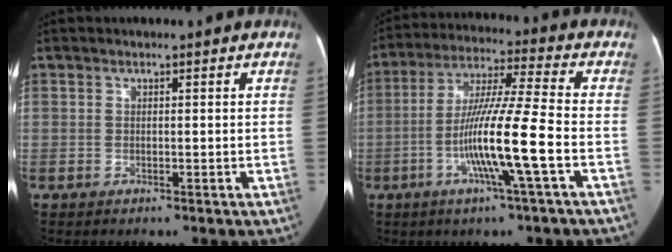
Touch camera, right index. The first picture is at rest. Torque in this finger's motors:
{"motor_torque": [1.87, -0.27, 0.84, 0.21]}